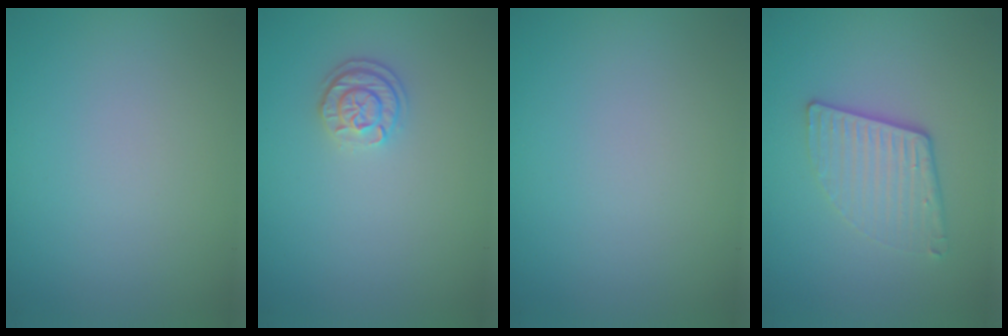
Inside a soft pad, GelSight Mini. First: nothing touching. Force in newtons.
{"total": 1.8, "press": 1.5, "slide": 0.9}
{"total": 0.0}
{"total": 3.3, "press": 2.6, "slide": 1.9}